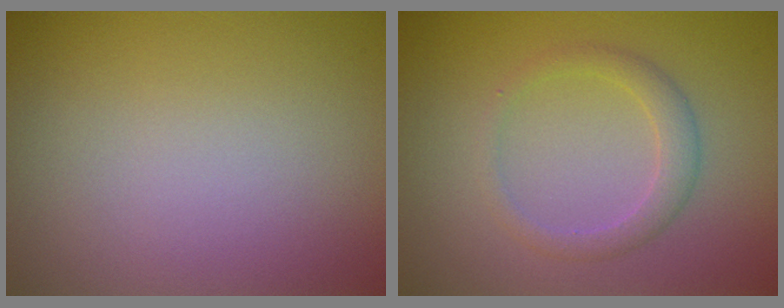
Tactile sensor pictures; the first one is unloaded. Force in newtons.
{"total": 2.2, "press": 2.2, "slide": 0.1}